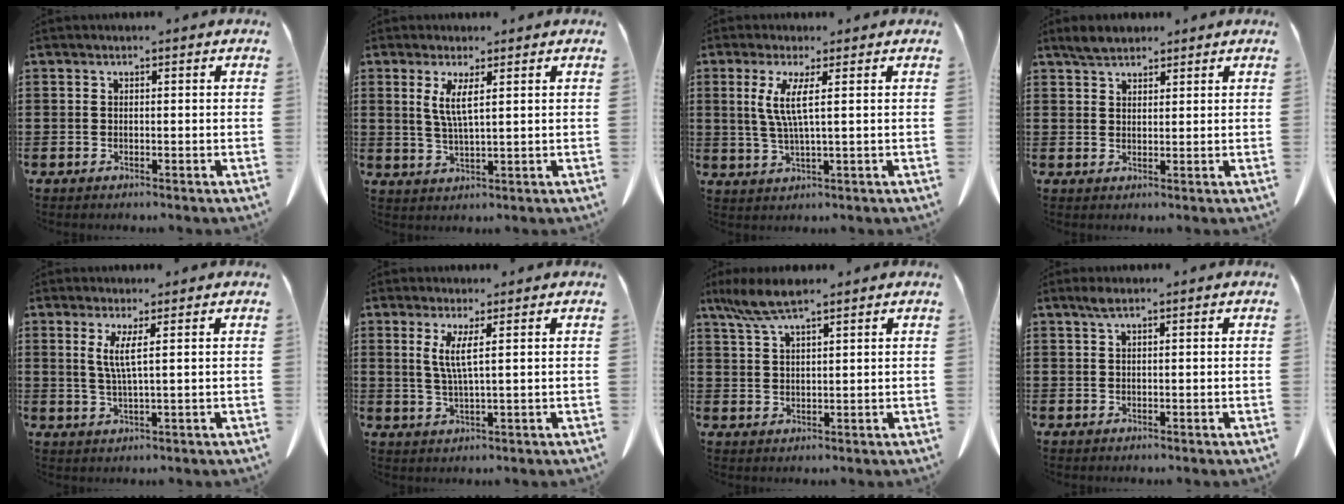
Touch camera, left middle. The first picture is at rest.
{"total": 3.8, "force": [1.7, 0.4, 3.4], "torque": [-0.074, 0.000, 0.029]}
{"total": 4.9, "force": [1.4, -0.1, 4.7], "torque": [-0.103, -0.010, 0.019]}
{"total": 2.6, "force": [2.3, 0.9, 0.9], "torque": [-0.023, 0.005, 0.045]}
{"total": 3.5, "force": [1.3, -0.3, 3.2], "torque": [-0.070, -0.006, 0.022]}
{"total": 3.6, "force": [1.5, -0.2, 3.3], "torque": [-0.073, -0.006, 0.025]}
{"total": 5.7, "force": [4.2, 1.0, 3.8], "torque": [-0.091, -0.005, 0.074]}
{"total": 1.5, "force": [0.7, 0.2, 1.3], "torque": [-0.027, 0.001, 0.012]}